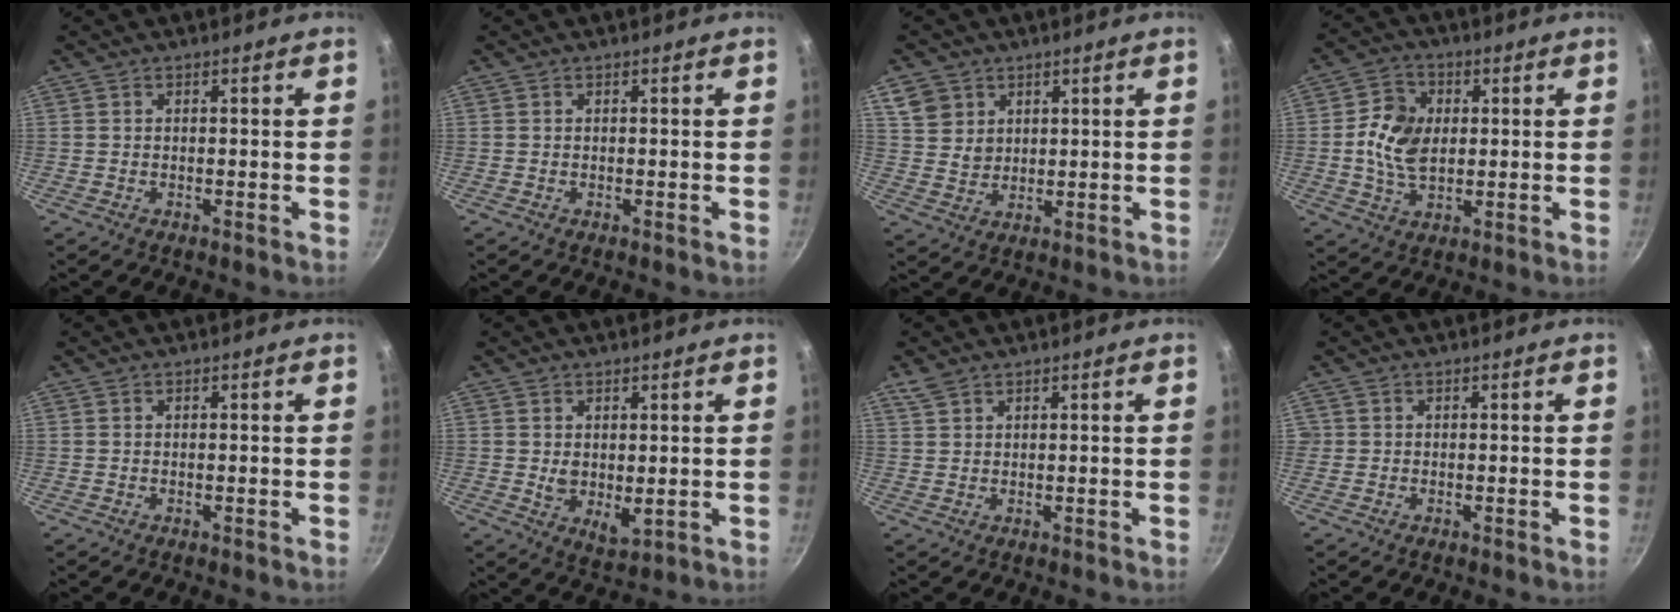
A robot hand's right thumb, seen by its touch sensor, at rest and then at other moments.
{"total": 0.0}
{"total": 6.7, "force": [3.3, 5.5, 2.0], "torque": [-0.011, -0.010, 0.069]}
{"total": 9.4, "force": [0.7, 6.7, 6.5], "torque": [-0.105, 0.004, 0.006]}
{"total": 0.0}
{"total": 4.8, "force": [1.1, 2.8, 3.7], "torque": [-0.057, -0.021, 0.024]}
{"total": 2.4, "force": [1.8, 1.1, 1.1], "torque": [-0.022, -0.001, 0.042]}
{"total": 0.6, "force": [0.0, 0.6, 0.0], "torque": [0.007, 0.001, -0.003]}